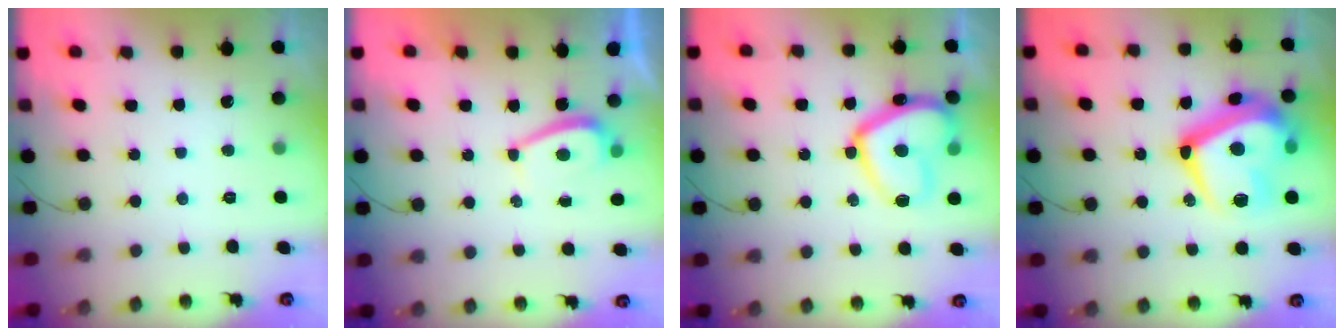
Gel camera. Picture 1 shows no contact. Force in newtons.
{"total": 2.4, "press": 2.3, "slide": 0.6}
{"total": 17.7, "press": 17.6, "slide": 1.5}
{"total": 24.3, "press": 24.3, "slide": 1.5}